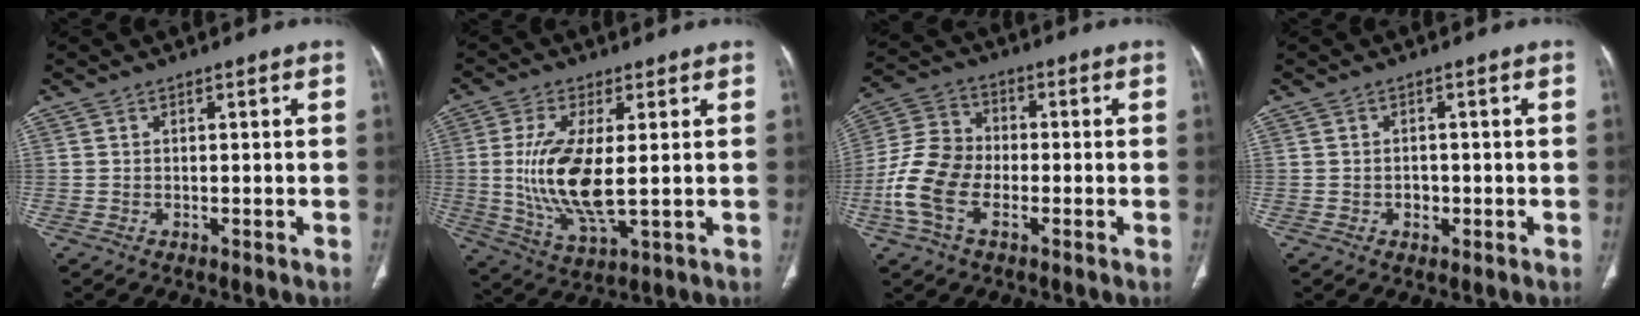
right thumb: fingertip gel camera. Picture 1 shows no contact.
{"total": 13.2, "force": [0.3, 4.7, 12.3], "torque": [-0.261, -0.020, 0.013]}
{"total": 11.6, "force": [-3.5, 7.2, 8.4], "torque": [-0.176, 0.022, -0.076]}
{"total": 2.1, "force": [-0.5, 1.7, 1.1], "torque": [-0.005, 0.005, -0.007]}